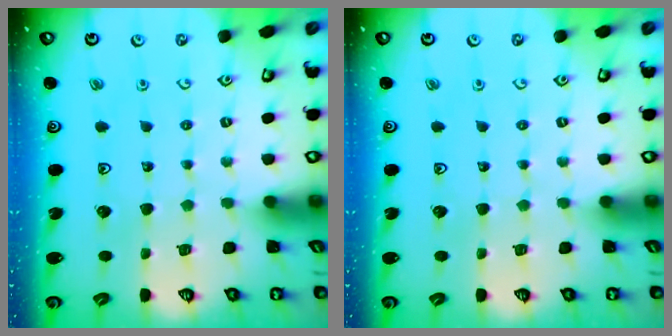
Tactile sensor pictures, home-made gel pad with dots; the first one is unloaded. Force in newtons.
{"total": 0.0}